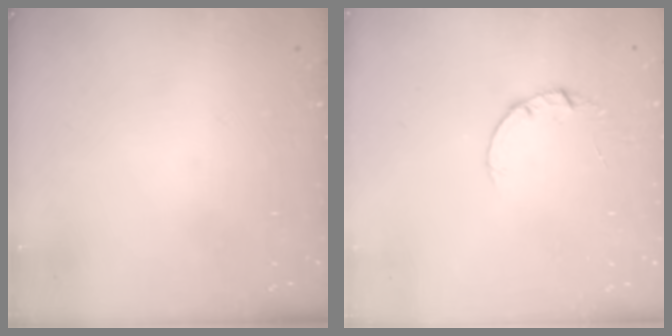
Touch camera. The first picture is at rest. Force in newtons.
{"total": 2.0, "press": 2.0, "slide": 0.2}